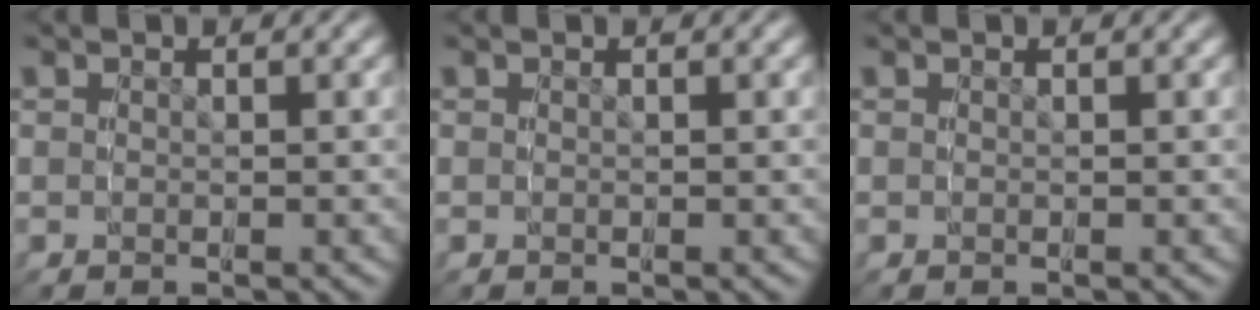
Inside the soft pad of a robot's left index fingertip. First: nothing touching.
{"total": 0.0}
{"total": 0.0}